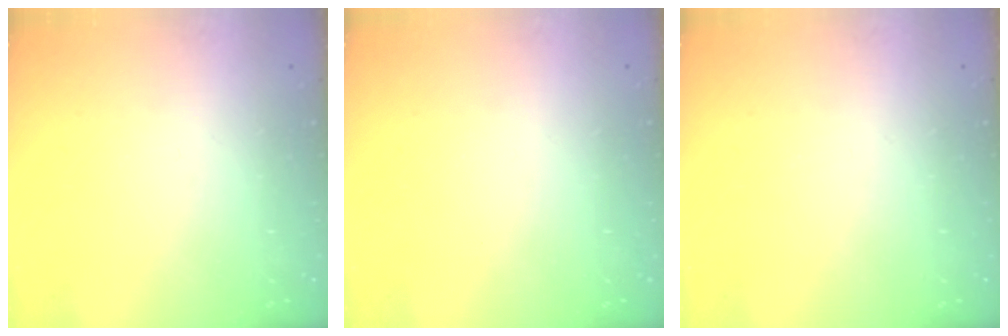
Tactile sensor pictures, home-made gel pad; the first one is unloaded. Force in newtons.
{"total": 0.0}
{"total": 0.0}